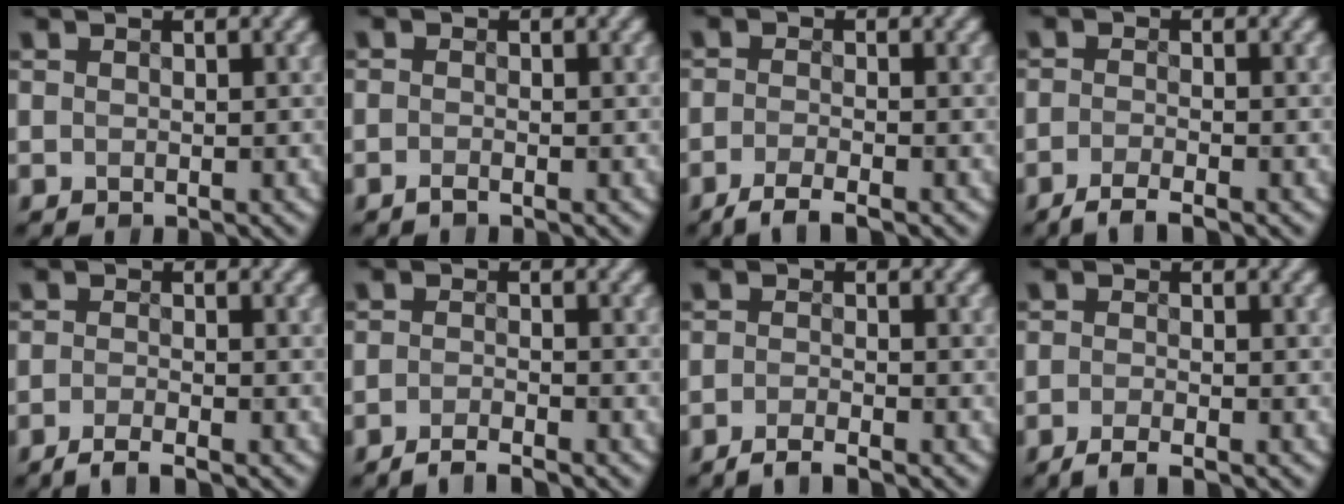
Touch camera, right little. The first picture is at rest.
{"total": 0.7, "force": [-0.6, 0.0, 0.4], "torque": [-0.012, 0.002, -0.014]}
{"total": 2.8, "force": [-2.1, 0.4, 1.8], "torque": [-0.041, -0.001, -0.047]}
{"total": 2.5, "force": [-1.9, 0.3, 1.5], "torque": [-0.036, 0.000, -0.043]}
{"total": 2.2, "force": [-1.8, 0.2, 1.3], "torque": [-0.032, 0.000, -0.040]}
{"total": 2.1, "force": [-1.9, 0.1, 1.0], "torque": [-0.021, 0.003, -0.039]}
{"total": 2.0, "force": [-1.7, 0.1, 1.0], "torque": [-0.025, 0.002, -0.038]}
{"total": 2.2, "force": [-1.7, 0.3, 1.4], "torque": [-0.032, 0.000, -0.038]}